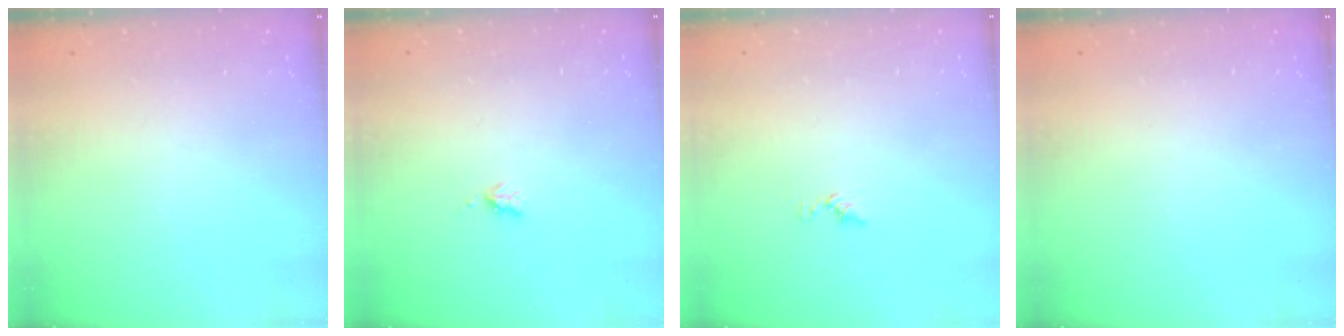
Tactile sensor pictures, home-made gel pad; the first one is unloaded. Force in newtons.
{"total": 3.3, "press": 3.3, "slide": 0.6}
{"total": 5.6, "press": 5.6, "slide": 0.5}
{"total": 0.0}